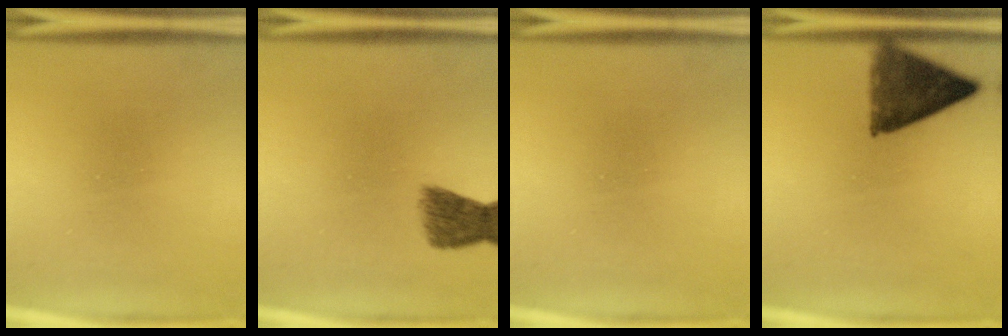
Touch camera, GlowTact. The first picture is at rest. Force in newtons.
{"total": 4.2}
{"total": 0.0}
{"total": 8.7}